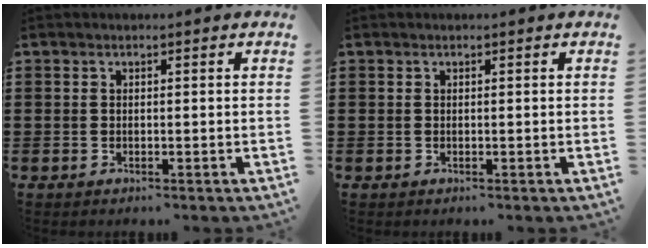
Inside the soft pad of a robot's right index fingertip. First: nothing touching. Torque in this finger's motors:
{"motor_torque": [0.02, 0.02, 0.00, -0.01]}